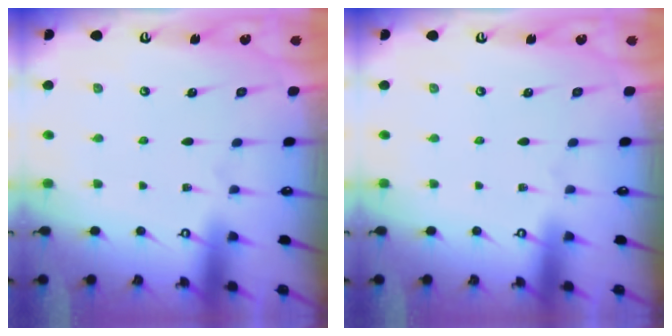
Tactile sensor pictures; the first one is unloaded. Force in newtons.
{"total": 0.0}